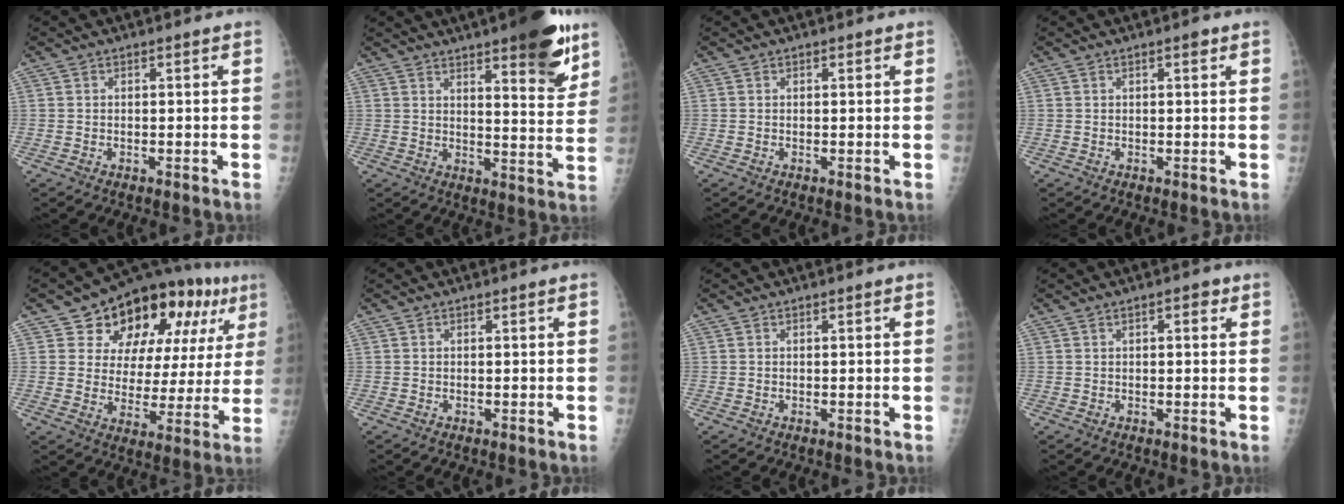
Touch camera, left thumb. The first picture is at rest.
{"total": 15.4, "force": [9.4, 4.1, 11.4], "torque": [-0.119, -0.050, 0.131]}
{"total": 0.6, "force": [0.3, 0.5, 0.2], "torque": [0.006, 0.000, 0.002]}
{"total": 1.3, "force": [0.7, 0.5, 0.9], "torque": [-0.008, 0.000, 0.008]}
{"total": 21.6, "force": [10.8, 12.1, 14.3], "torque": [-0.149, -0.005, 0.157]}
{"total": 0.0}
{"total": 0.0}
{"total": 2.2, "force": [1.0, 1.2, 1.6], "torque": [-0.012, 0.001, 0.011]}